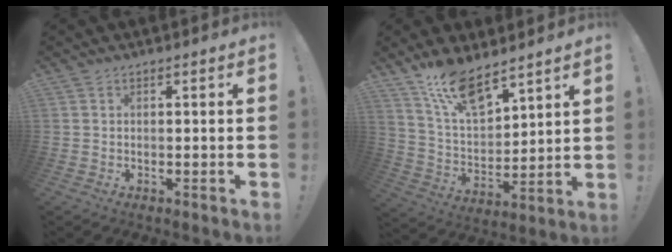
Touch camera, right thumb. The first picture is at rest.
{"total": 13.6, "force": [10.8, 5.0, 6.6], "torque": [-0.131, -0.071, 0.198]}